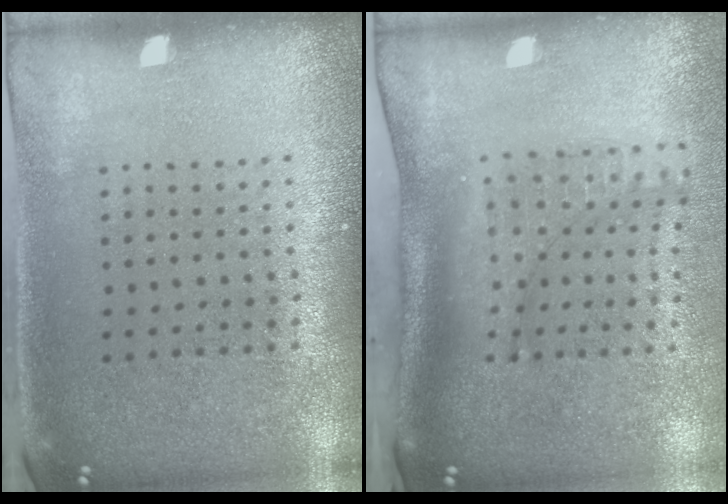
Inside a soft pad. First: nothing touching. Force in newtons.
{"total": 2.1, "press": 1.5, "slide": 1.5}